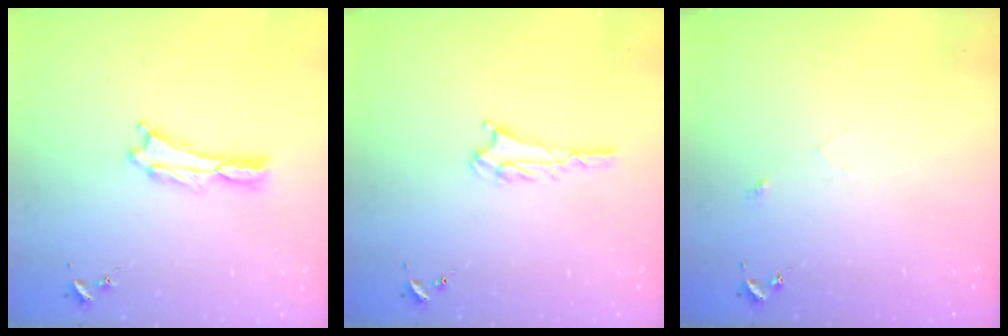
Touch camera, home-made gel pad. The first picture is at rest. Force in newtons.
{"total": 1.6, "press": 1.6, "slide": 0.1}
{"total": 2.5, "press": 2.5, "slide": 0.2}